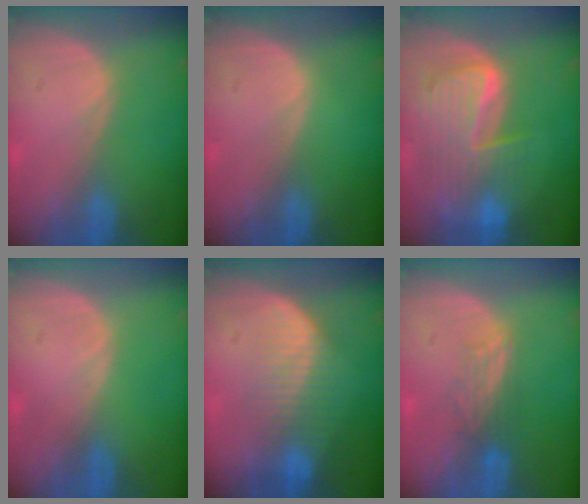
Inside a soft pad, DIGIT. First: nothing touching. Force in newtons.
{"total": 0.0}
{"total": 9.9, "press": 8.6, "slide": 5.0}
{"total": 0.0}
{"total": 7.6, "press": 6.7, "slide": 3.5}
{"total": 2.8, "press": 2.7, "slide": 0.6}